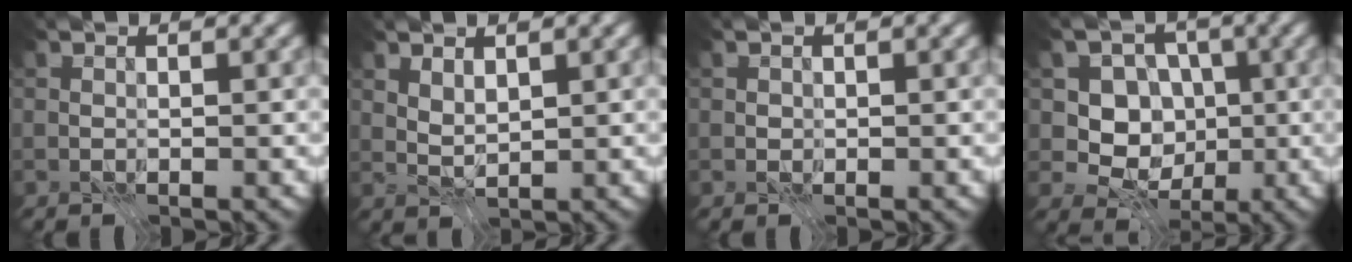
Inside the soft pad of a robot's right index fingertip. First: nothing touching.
{"total": 1.5, "force": [0.9, 0.6, 1.1], "torque": [-0.021, -0.004, 0.019]}
{"total": 0.0}
{"total": 7.0, "force": [0.3, 6.2, 3.2], "torque": [-0.037, 0.011, -0.018]}